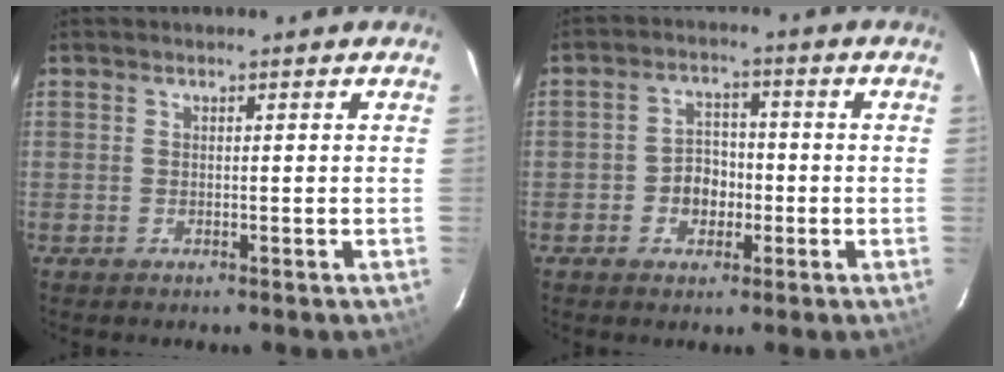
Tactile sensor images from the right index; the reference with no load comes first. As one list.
[{"total": 5.2, "force": [-1.7, 4.2, 2.5], "torque": [-0.048, 0.016, -0.022]}]